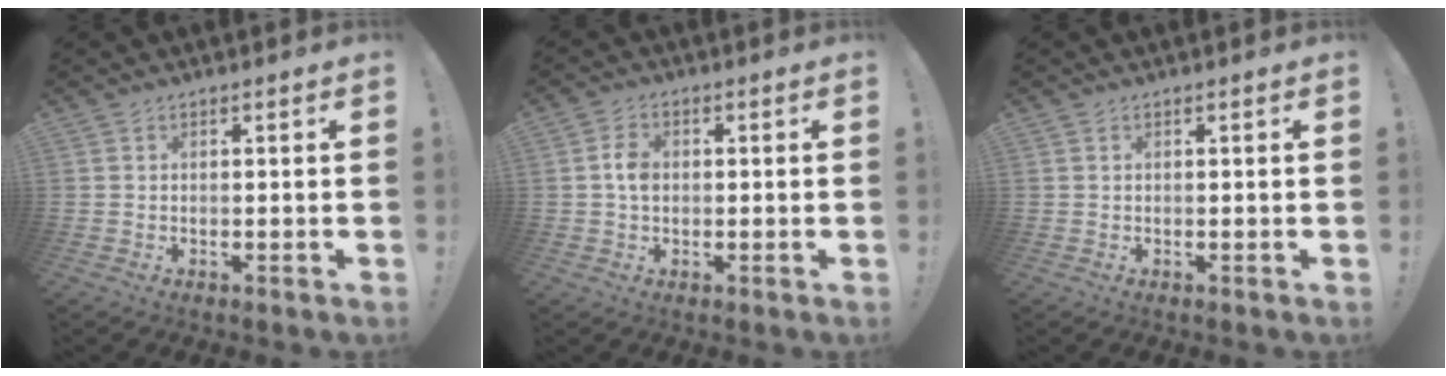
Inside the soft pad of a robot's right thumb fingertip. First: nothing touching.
{"total": 4.7, "force": [0.1, 3.4, 3.3], "torque": [-0.049, 0.009, 0.002]}
{"total": 0.0}